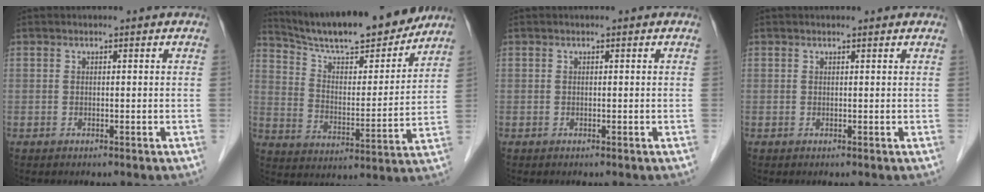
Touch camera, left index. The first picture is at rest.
{"total": 19.4, "force": [17.4, 3.0, 8.1], "torque": [-0.127, -0.011, 0.271]}
{"total": 0.0}
{"total": 1.5, "force": [1.4, 0.4, 0.2], "torque": [-0.003, 0.009, 0.017]}